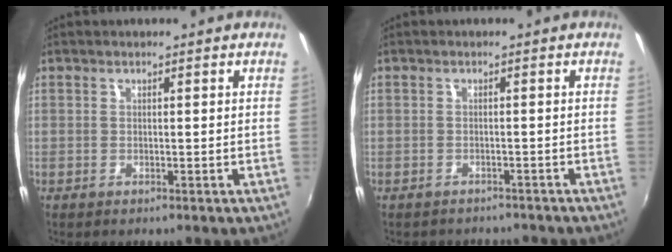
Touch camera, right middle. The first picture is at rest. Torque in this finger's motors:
{"motor_torque": [0.82, -1.31, -0.01, 0.00]}